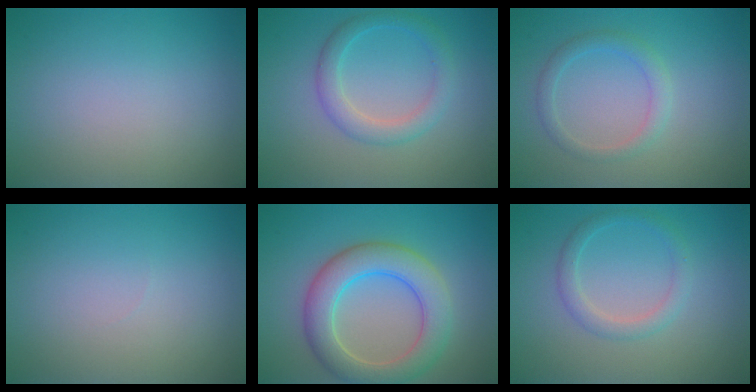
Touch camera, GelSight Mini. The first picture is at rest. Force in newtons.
{"total": 2.8, "press": 2.8, "slide": 0.0}
{"total": 2.0, "press": 2.0, "slide": 0.3}
{"total": 0.0}
{"total": 6.2, "press": 6.2, "slide": 0.4}
{"total": 2.0, "press": 2.0, "slide": 0.1}